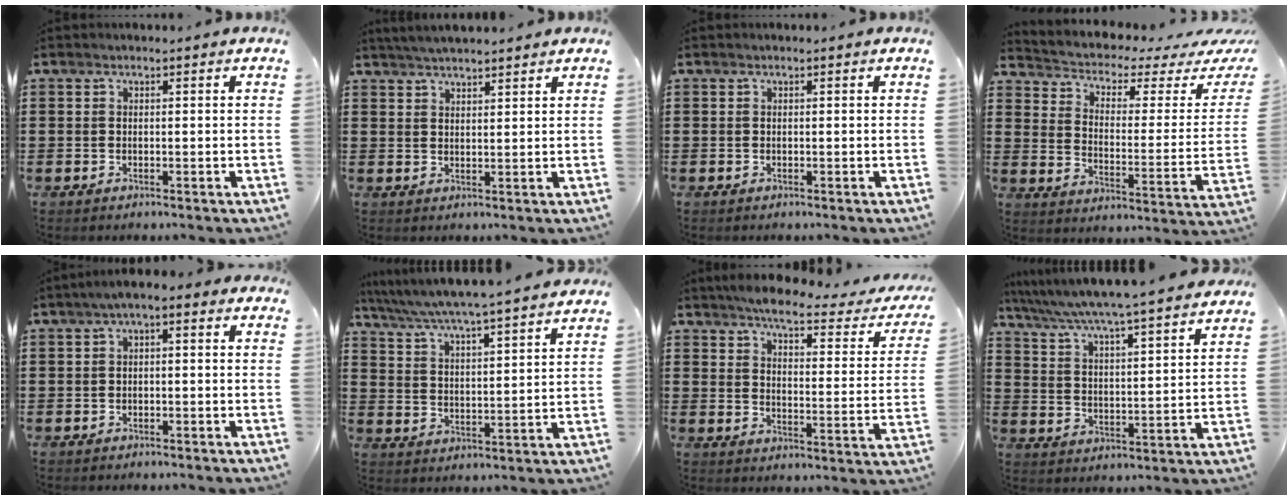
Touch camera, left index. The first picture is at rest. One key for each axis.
{"total": 3.2, "fx": 3.1, "fy": 0.0, "fz": 0.8, "tx": -0.022, "ty": -0.002, "tz": 0.058}
{"total": 0.0}
{"total": 2.3, "fx": 1.5, "fy": 1.1, "fz": 1.4, "tx": -0.043, "ty": -0.021, "tz": 0.014}
{"total": 2.4, "fx": -1.9, "fy": 0.6, "fz": 1.2, "tx": -0.031, "ty": 0.002, "tz": -0.045}
{"total": 4.8, "fx": 4.5, "fy": -0.8, "fz": 1.7, "tx": -0.056, "ty": -0.035, "tz": 0.070}
{"total": 5.1, "fx": 4.5, "fy": 0.4, "fz": 2.5, "tx": -0.064, "ty": -0.031, "tz": 0.071}
{"total": 5.2, "fx": 4.7, "fy": -1.2, "fz": 1.8, "tx": -0.057, "ty": -0.044, "tz": 0.072}